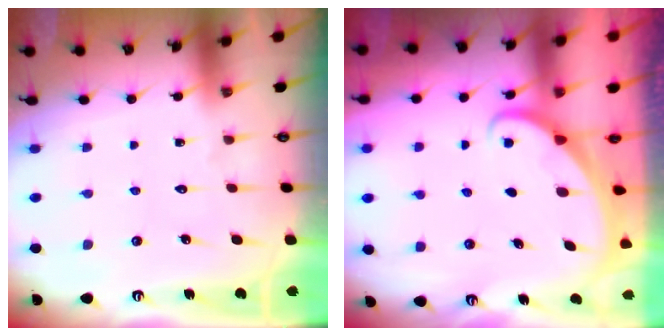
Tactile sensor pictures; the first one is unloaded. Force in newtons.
{"total": 1.6, "press": 1.6, "slide": 0.1}